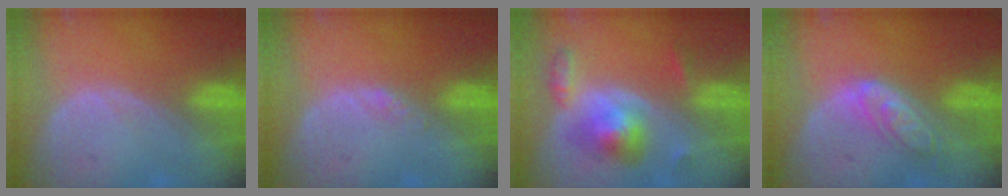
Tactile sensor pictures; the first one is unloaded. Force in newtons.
{"total": 1.1, "press": 1.1, "slide": 0.1}
{"total": 6.5, "press": 6.5, "slide": 0.4}
{"total": 6.2, "press": 5.6, "slide": 2.8}